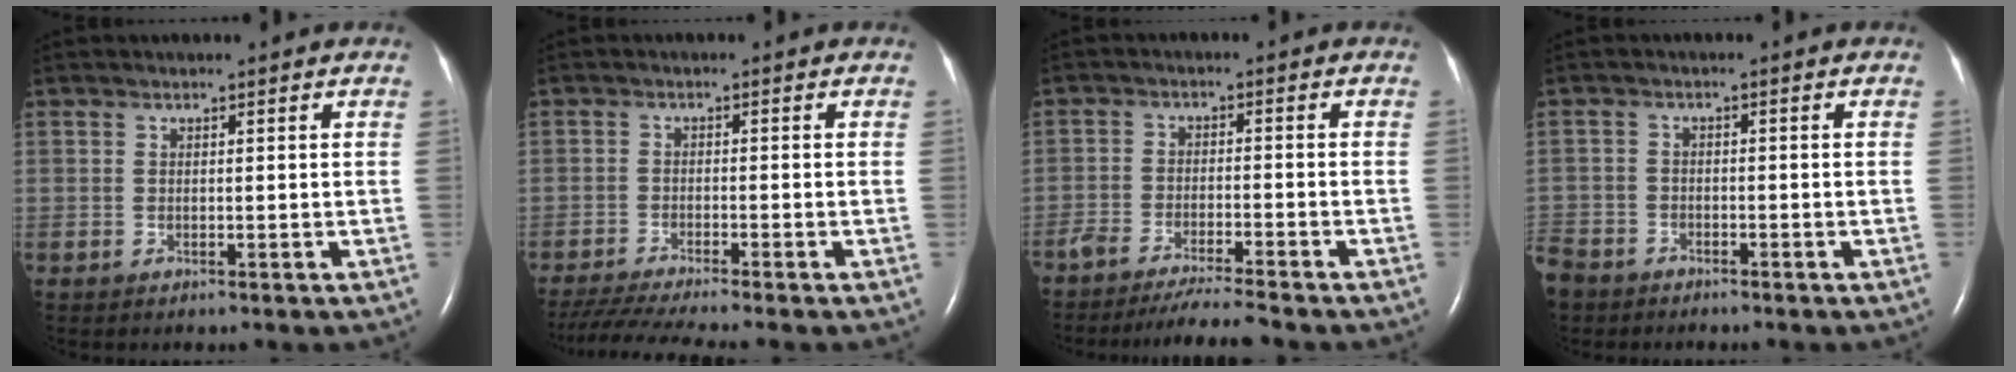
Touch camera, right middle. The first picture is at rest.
{"total": 8.7, "force": [-7.6, -1.2, 4.0], "torque": [-0.062, -0.027, -0.125]}
{"total": 7.9, "force": [-7.2, -0.5, 3.2], "torque": [-0.044, -0.022, -0.119]}
{"total": 6.2, "force": [-4.9, 3.6, 1.3], "torque": [-0.040, -0.007, -0.097]}